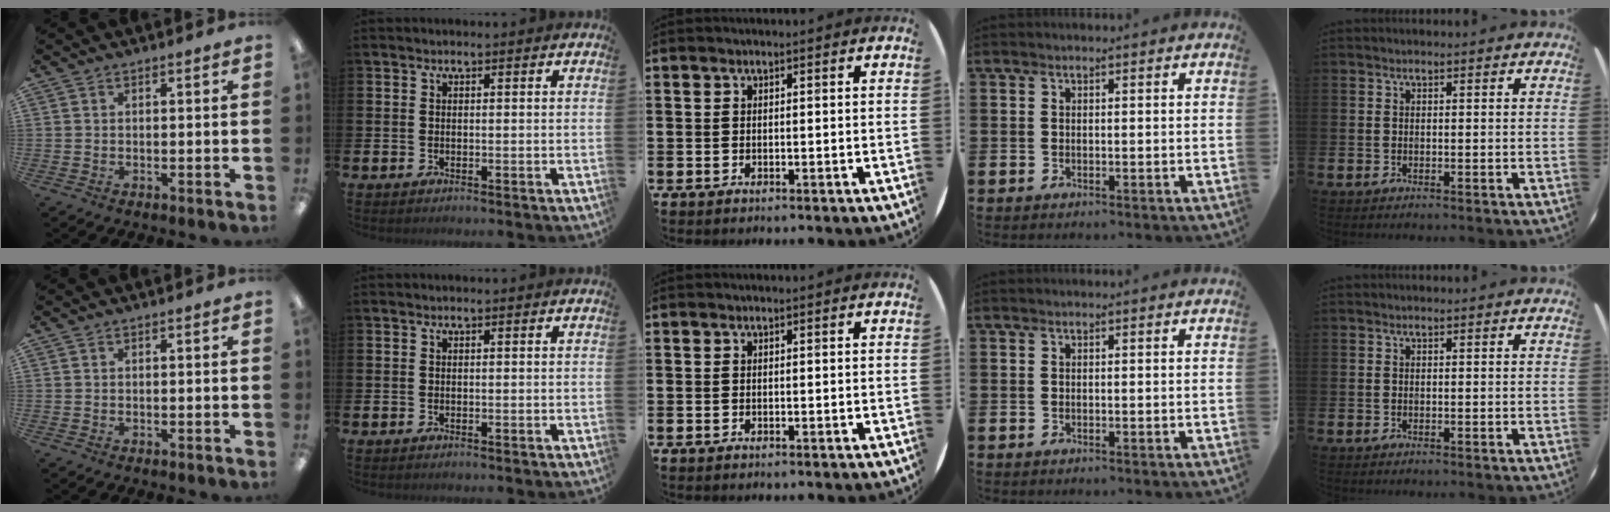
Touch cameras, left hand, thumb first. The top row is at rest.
{}